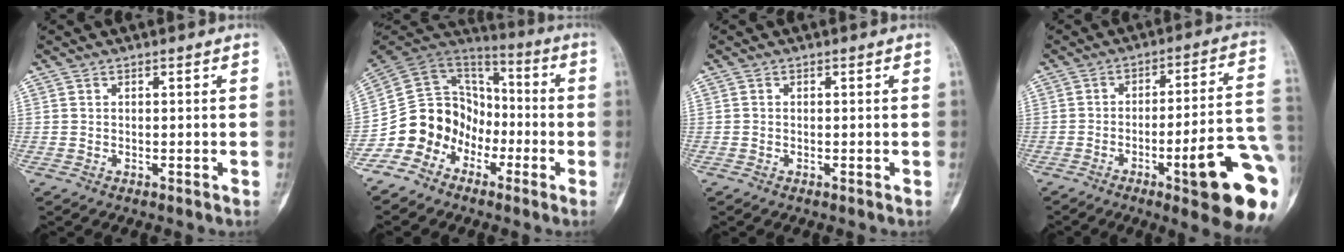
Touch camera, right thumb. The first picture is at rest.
{"total": 13.9, "force": [-7.0, 11.3, 3.7], "torque": [-0.032, 0.098, -0.135]}
{"total": 0.0}
{"total": 19.2, "force": [-6.7, 3.0, 17.8], "torque": [-0.184, 0.025, -0.085]}